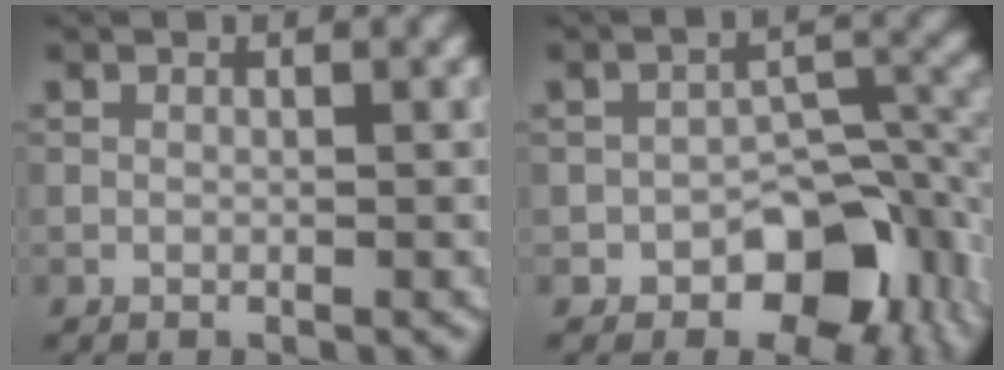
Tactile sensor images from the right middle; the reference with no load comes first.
{"total": 8.5, "force": [-4.5, 5.0, 5.2], "torque": [-0.049, -0.003, -0.076]}